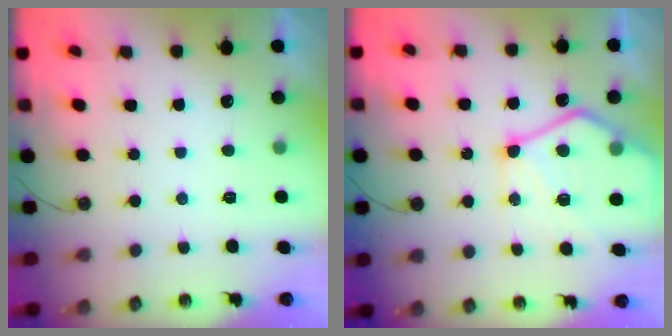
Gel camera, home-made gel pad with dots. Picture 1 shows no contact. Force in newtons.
{"total": 17.2, "press": 17.1, "slide": 1.8}